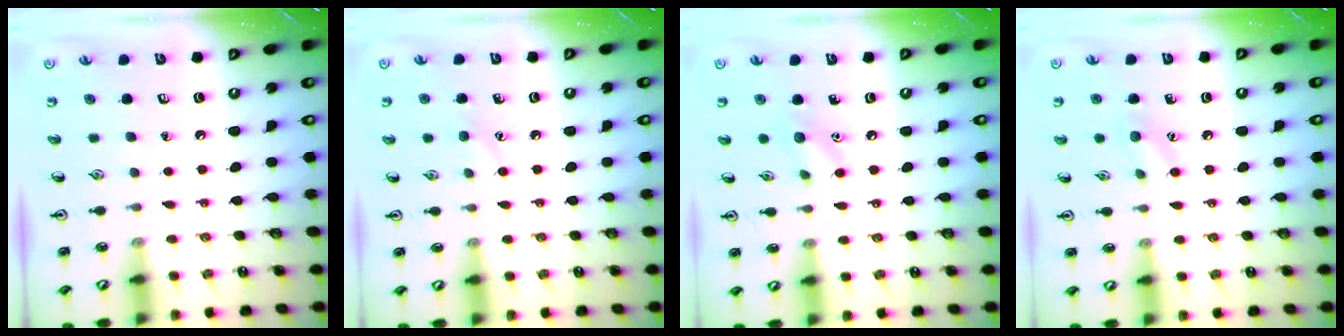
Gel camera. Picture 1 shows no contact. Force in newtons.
{"total": 5.5, "press": 5.2, "slide": 1.5}
{"total": 6.3, "press": 6.2, "slide": 0.9}
{"total": 7.5, "press": 7.3, "slide": 1.9}